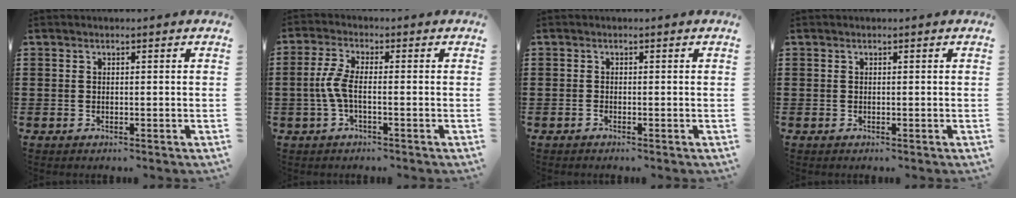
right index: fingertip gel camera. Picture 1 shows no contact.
{"total": 4.3, "force": [-1.0, 1.2, 4.0], "torque": [-0.109, -0.010, -0.030]}
{"total": 0.6, "force": [-0.6, -0.1, 0.0], "torque": [-0.002, -0.003, -0.011]}
{"total": 0.0}